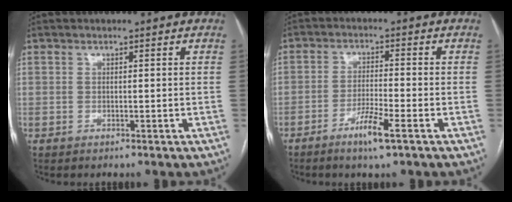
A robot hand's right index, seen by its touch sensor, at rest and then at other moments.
{"total": 5.3, "force": [-3.2, 0.0, 4.3], "torque": [-0.082, -0.008, -0.060]}